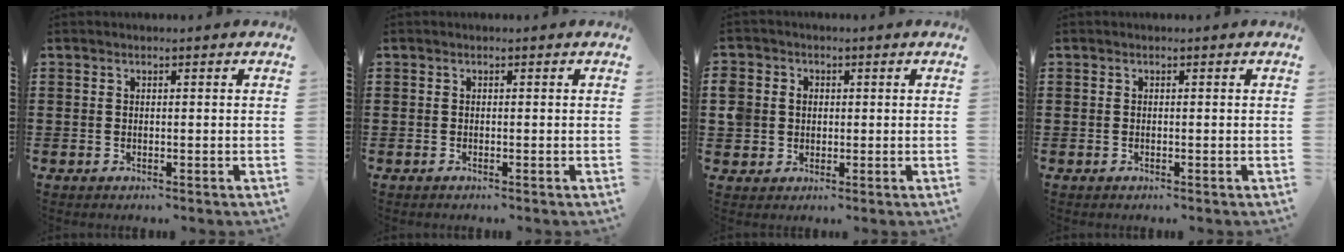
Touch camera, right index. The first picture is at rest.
{"total": 0.0}
{"total": 3.7, "force": [0.1, 3.6, 1.0], "torque": [-0.042, 0.011, -0.002]}
{"total": 0.0}